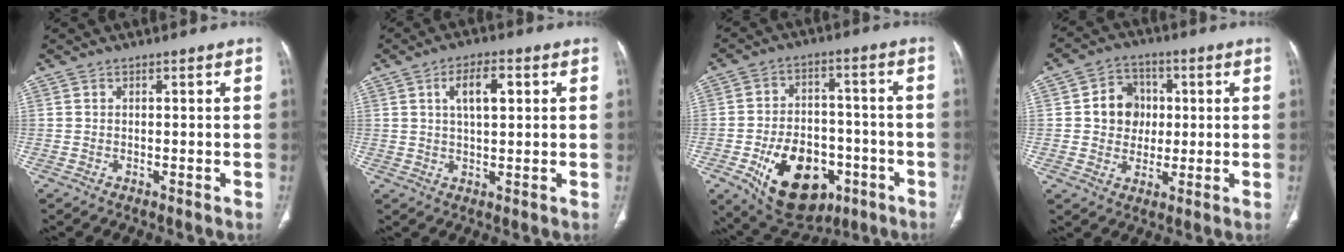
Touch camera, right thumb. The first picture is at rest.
{"total": 6.1, "force": [1.9, 2.6, 5.2], "torque": [-0.084, 0.002, 0.032]}
{"total": 18.7, "force": [-7.7, 12.0, 12.2], "torque": [-0.157, 0.027, -0.104]}
{"total": 8.7, "force": [0.9, 7.7, 4.0], "torque": [-0.022, 0.005, 0.009]}